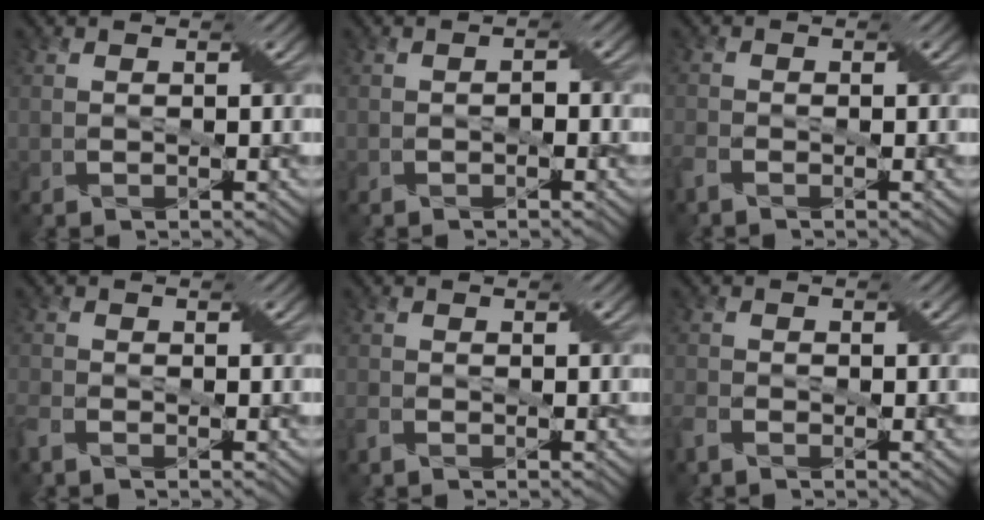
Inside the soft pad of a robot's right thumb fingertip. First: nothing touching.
{"total": 1.0, "force": [-0.6, 0.5, 0.6], "torque": [-0.013, 0.004, -0.011]}
{"total": 1.9, "force": [-1.4, 0.7, 1.0], "torque": [-0.031, -0.003, -0.034]}
{"total": 2.3, "force": [-1.7, 0.9, 1.3], "torque": [-0.037, -0.006, -0.044]}
{"total": 1.3, "force": [-1.0, 0.6, 0.7], "torque": [-0.021, 0.000, -0.023]}
{"total": 2.2, "force": [-1.6, 0.9, 1.1], "torque": [-0.031, -0.002, -0.038]}